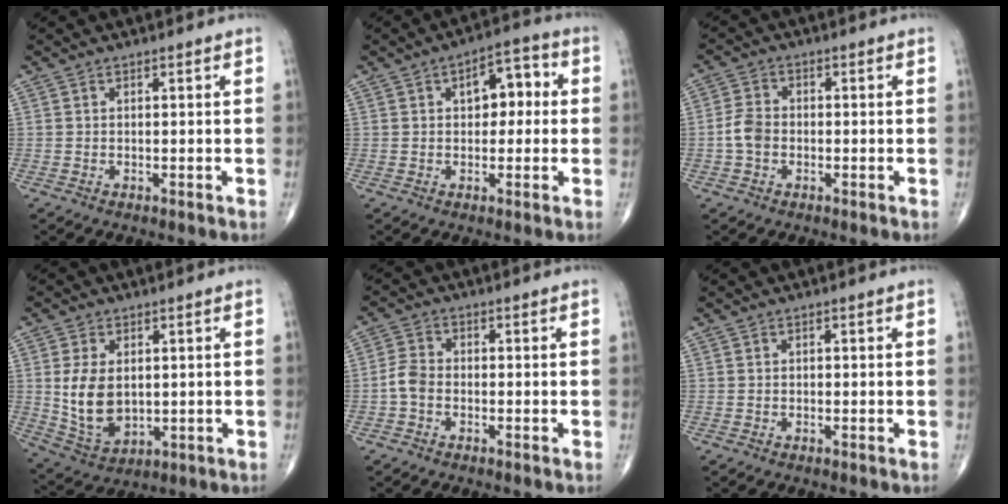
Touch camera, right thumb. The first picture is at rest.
{"total": 7.6, "force": [1.4, 4.3, 6.1], "torque": [-0.053, 0.020, 0.013]}
{"total": 4.2, "force": [-1.0, 3.1, 2.6], "torque": [-0.053, 0.013, -0.025]}
{"total": 10.3, "force": [0.9, 6.7, 7.8], "torque": [-0.136, -0.014, 0.036]}
{"total": 3.6, "force": [-1.2, 2.5, 2.3], "torque": [-0.048, 0.012, -0.032]}
{"total": 0.0}